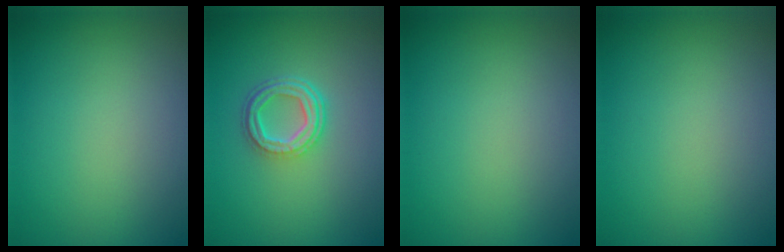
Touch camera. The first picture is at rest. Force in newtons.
{"total": 4.0, "press": 3.0, "slide": 2.7}
{"total": 0.0}
{"total": 0.0}